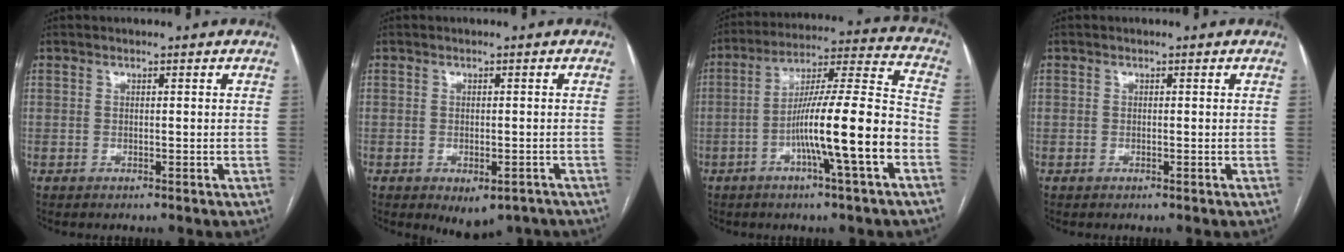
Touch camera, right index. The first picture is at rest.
{"total": 5.1, "force": [-3.4, 2.5, 2.8], "torque": [-0.023, -0.002, -0.041]}
{"total": 15.8, "force": [-5.2, -0.1, 14.9], "torque": [-0.251, 0.010, -0.090]}
{"total": 0.0}